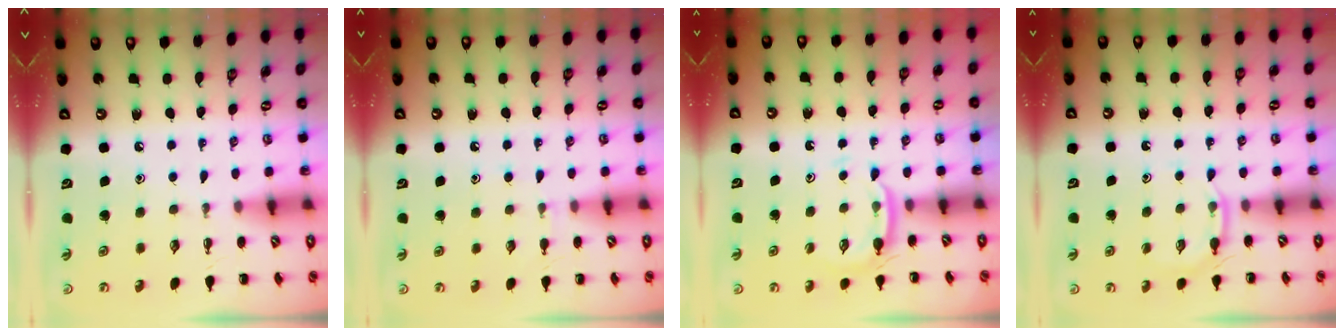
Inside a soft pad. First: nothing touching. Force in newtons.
{"total": 5.2, "press": 4.9, "slide": 1.6}
{"total": 4.9, "press": 4.7, "slide": 1.4}
{"total": 5.0, "press": 4.8, "slide": 1.4}